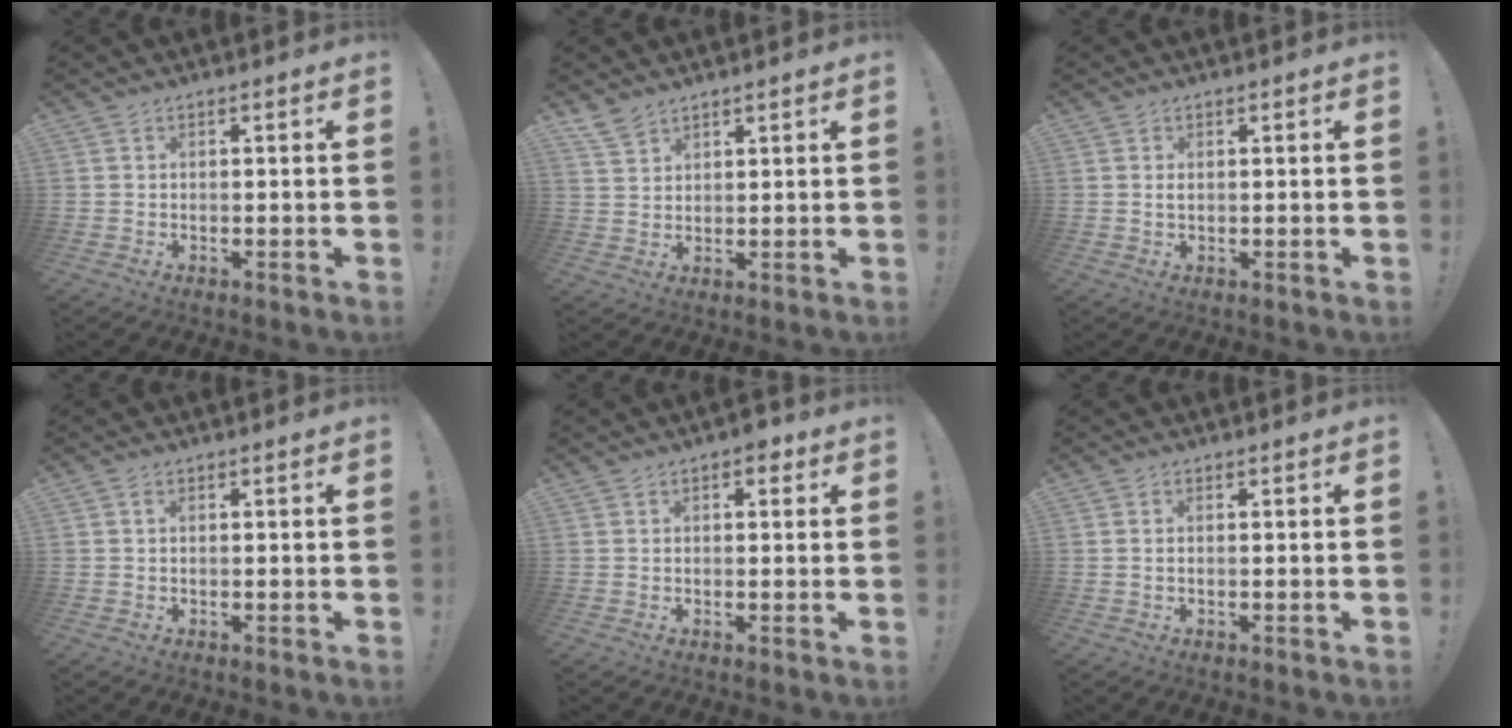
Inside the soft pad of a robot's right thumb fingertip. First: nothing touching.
{"total": 4.6, "force": [3.7, 2.0, 1.7], "torque": [-0.034, -0.020, 0.072]}
{"total": 0.8, "force": [0.1, 0.3, 0.7], "torque": [-0.014, 0.002, 0.001]}
{"total": 0.5, "force": [0.1, 0.3, 0.4], "torque": [-0.003, 0.000, 0.001]}
{"total": 2.5, "force": [1.1, 1.6, 1.6], "torque": [-0.016, 0.001, 0.016]}
{"total": 0.9, "force": [0.1, -0.1, 0.9], "torque": [-0.019, -0.001, 0.001]}